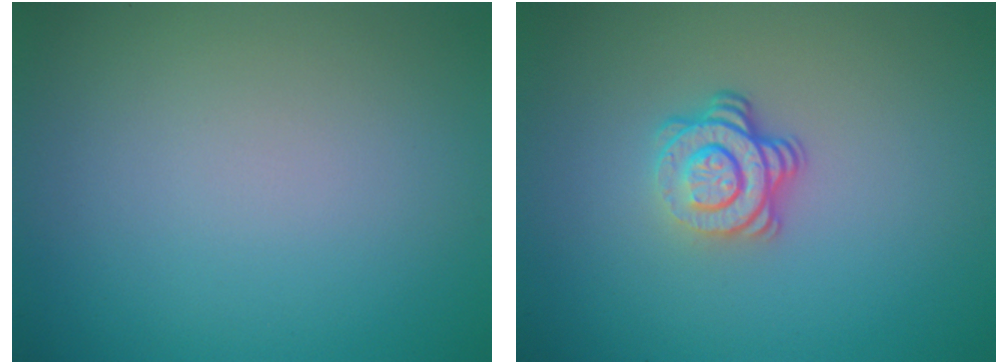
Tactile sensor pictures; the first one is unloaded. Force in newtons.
{"total": 3.7, "press": 2.6, "slide": 2.7}